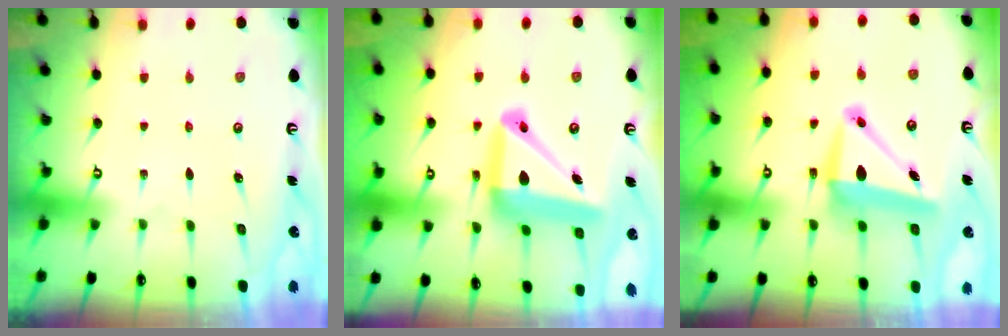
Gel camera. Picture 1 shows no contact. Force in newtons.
{"total": 18.2, "press": 18.1, "slide": 2.3}
{"total": 10.6, "press": 9.9, "slide": 3.7}